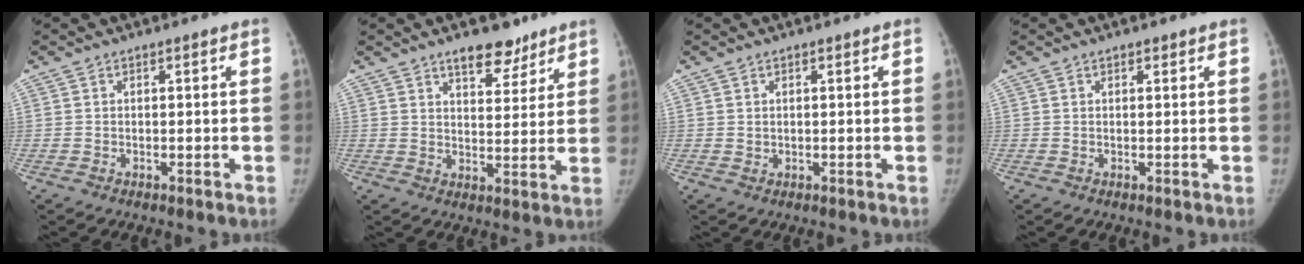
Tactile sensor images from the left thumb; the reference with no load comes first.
{"total": 8.1, "force": [5.9, 3.7, 4.1], "torque": [-0.028, -0.036, 0.088]}
{"total": 0.8, "force": [0.4, 0.6, 0.3], "torque": [0.001, -0.003, 0.007]}
{"total": 0.9, "force": [0.6, 0.4, 0.5], "torque": [-0.005, -0.003, 0.008]}